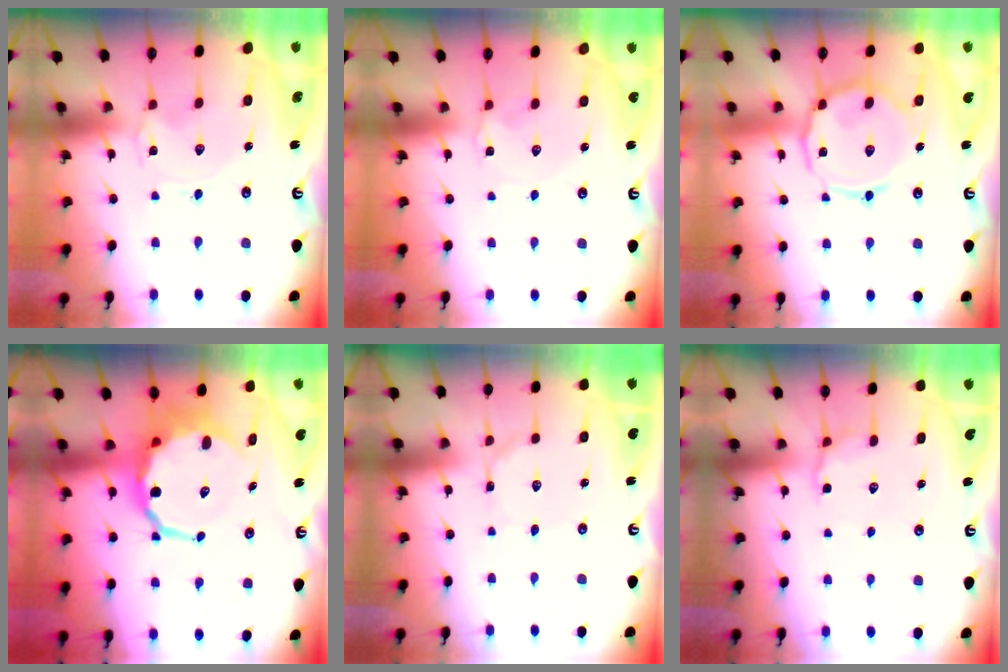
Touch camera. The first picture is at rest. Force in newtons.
{"total": 2.7, "press": 2.7, "slide": 0.5}
{"total": 13.3, "press": 13.3, "slide": 1.2}
{"total": 8.6, "press": 8.3, "slide": 2.3}
{"total": 1.4, "press": 1.4, "slide": 0.1}
{"total": 6.2, "press": 5.9, "slide": 2.1}